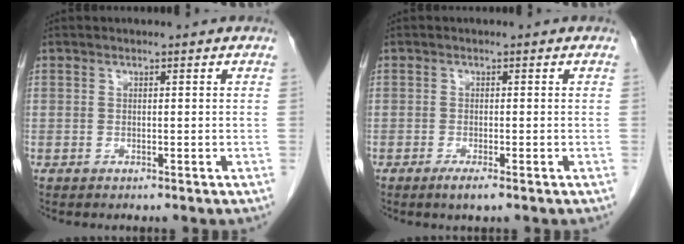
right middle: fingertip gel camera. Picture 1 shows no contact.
{"total": 2.0, "force": [-1.2, 0.1, 1.5], "torque": [-0.030, -0.005, -0.022]}